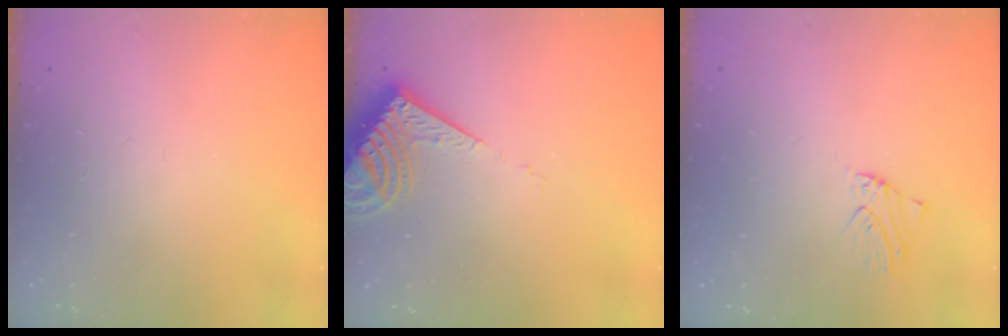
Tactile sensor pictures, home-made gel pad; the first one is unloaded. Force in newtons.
{"total": 7.9, "press": 7.9, "slide": 0.8}
{"total": 1.0, "press": 1.0, "slide": 0.2}